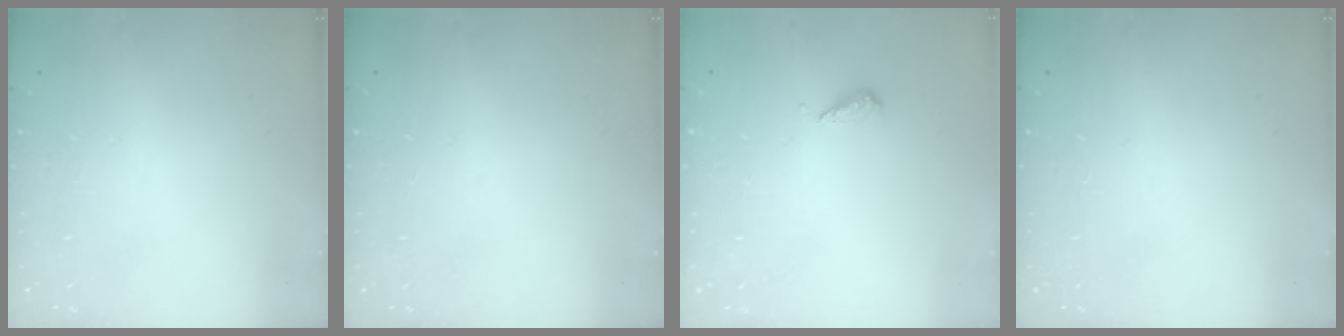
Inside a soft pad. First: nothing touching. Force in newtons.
{"total": 0.0}
{"total": 3.0, "press": 3.0, "slide": 0.2}
{"total": 0.0}